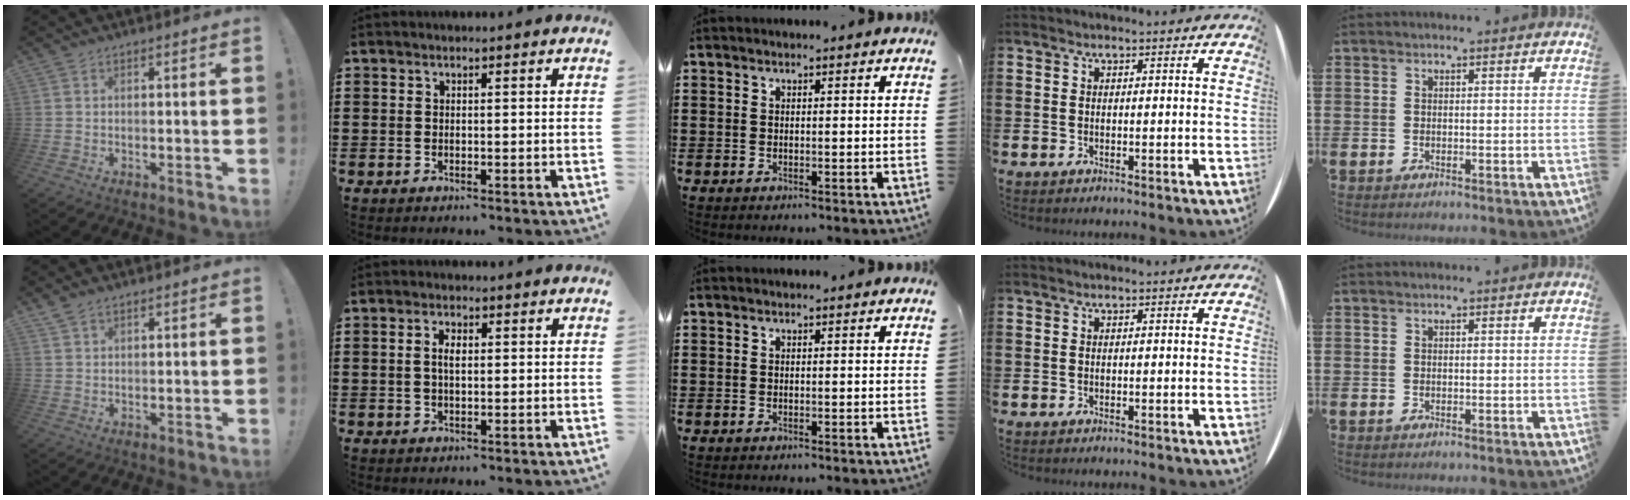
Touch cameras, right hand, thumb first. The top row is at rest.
{"thumb": {"total": 2.6, "force": [2.0, 1.1, 1.4], "torque": [-0.028, -0.005, 0.037]}, "index": {"total": 2.5, "force": [0.2, 1.2, 2.2], "torque": [-0.043, 0.007, 0.002]}}